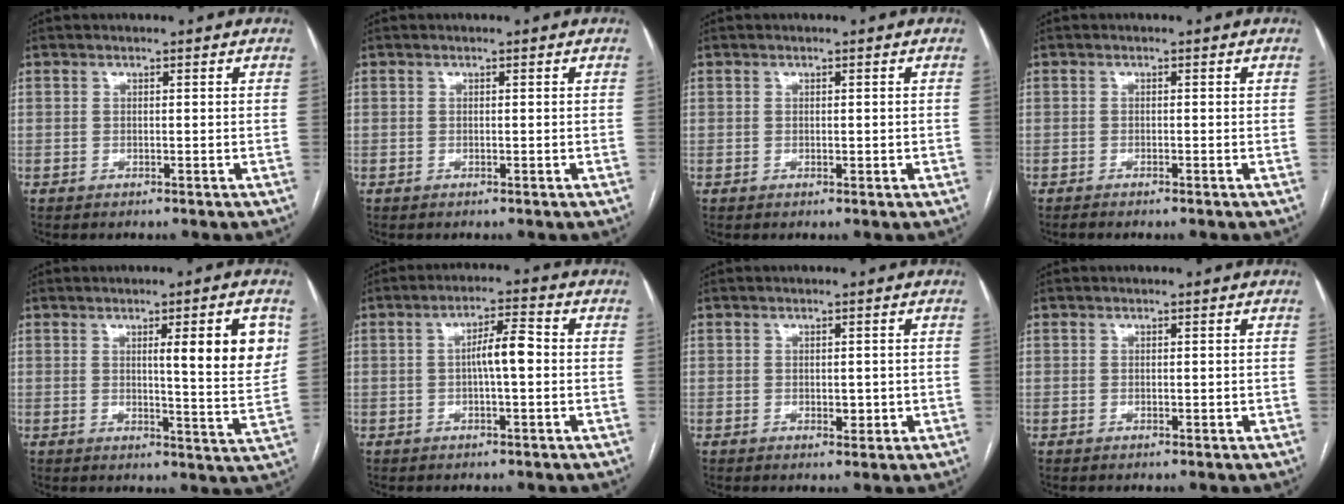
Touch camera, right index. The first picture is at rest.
{"total": 0.0}
{"total": 0.9, "force": [-0.1, 0.6, 0.7], "torque": [-0.011, 0.001, 0.002]}
{"total": 0.9, "force": [-0.8, 0.0, 0.6], "torque": [-0.014, -0.001, -0.012]}
{"total": 10.0, "force": [3.2, 0.6, 9.4], "torque": [-0.116, -0.012, 0.039]}
{"total": 5.2, "force": [-0.2, 0.9, 5.1], "torque": [-0.090, 0.016, -0.003]}
{"total": 2.2, "force": [-0.3, 1.3, 1.7], "torque": [-0.023, 0.000, 0.001]}
{"total": 0.7, "force": [-0.1, 0.4, 0.6], "torque": [-0.010, 0.001, 0.002]}